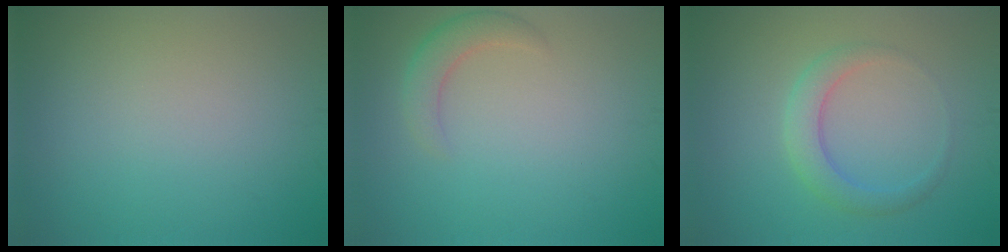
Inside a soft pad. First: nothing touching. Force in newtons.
{"total": 2.4, "press": 2.4, "slide": 0.2}
{"total": 2.8, "press": 2.8, "slide": 0.1}